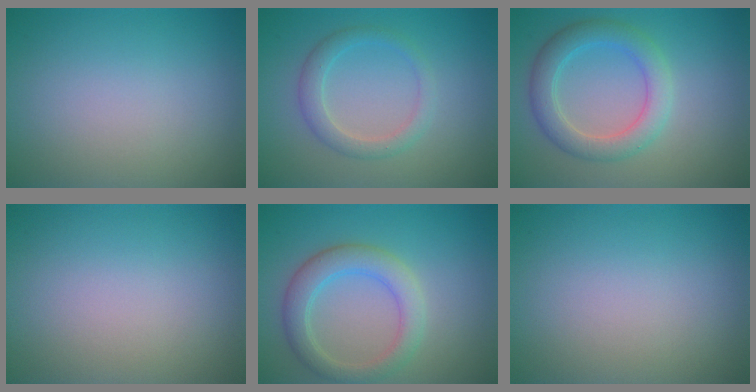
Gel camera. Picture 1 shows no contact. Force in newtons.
{"total": 2.4, "press": 2.4, "slide": 0.2}
{"total": 4.0, "press": 4.0, "slide": 0.0}
{"total": 0.0}
{"total": 3.9, "press": 3.9, "slide": 0.5}
{"total": 0.0}